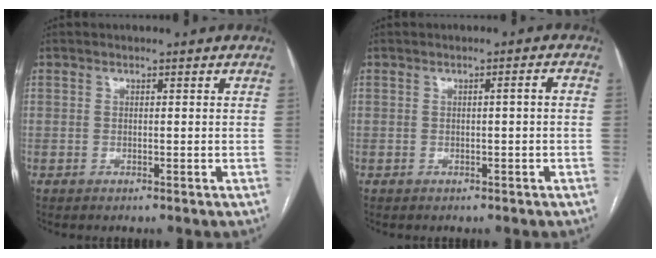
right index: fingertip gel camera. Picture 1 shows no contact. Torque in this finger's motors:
{"motor_torque": [0.20, 0.03, 0.03, 0.02]}